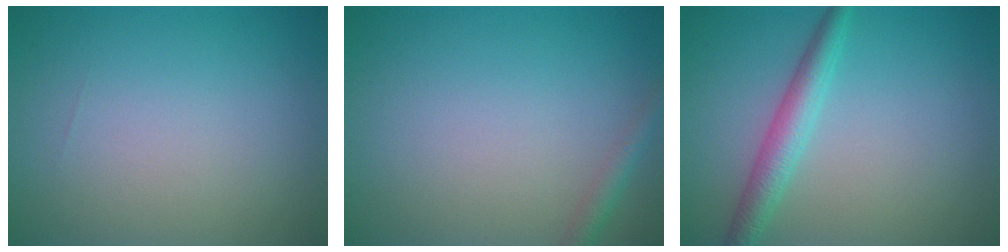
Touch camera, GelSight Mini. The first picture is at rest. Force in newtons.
{"total": 1.5, "press": 1.5, "slide": 0.1}
{"total": 3.1, "press": 3.1, "slide": 0.1}